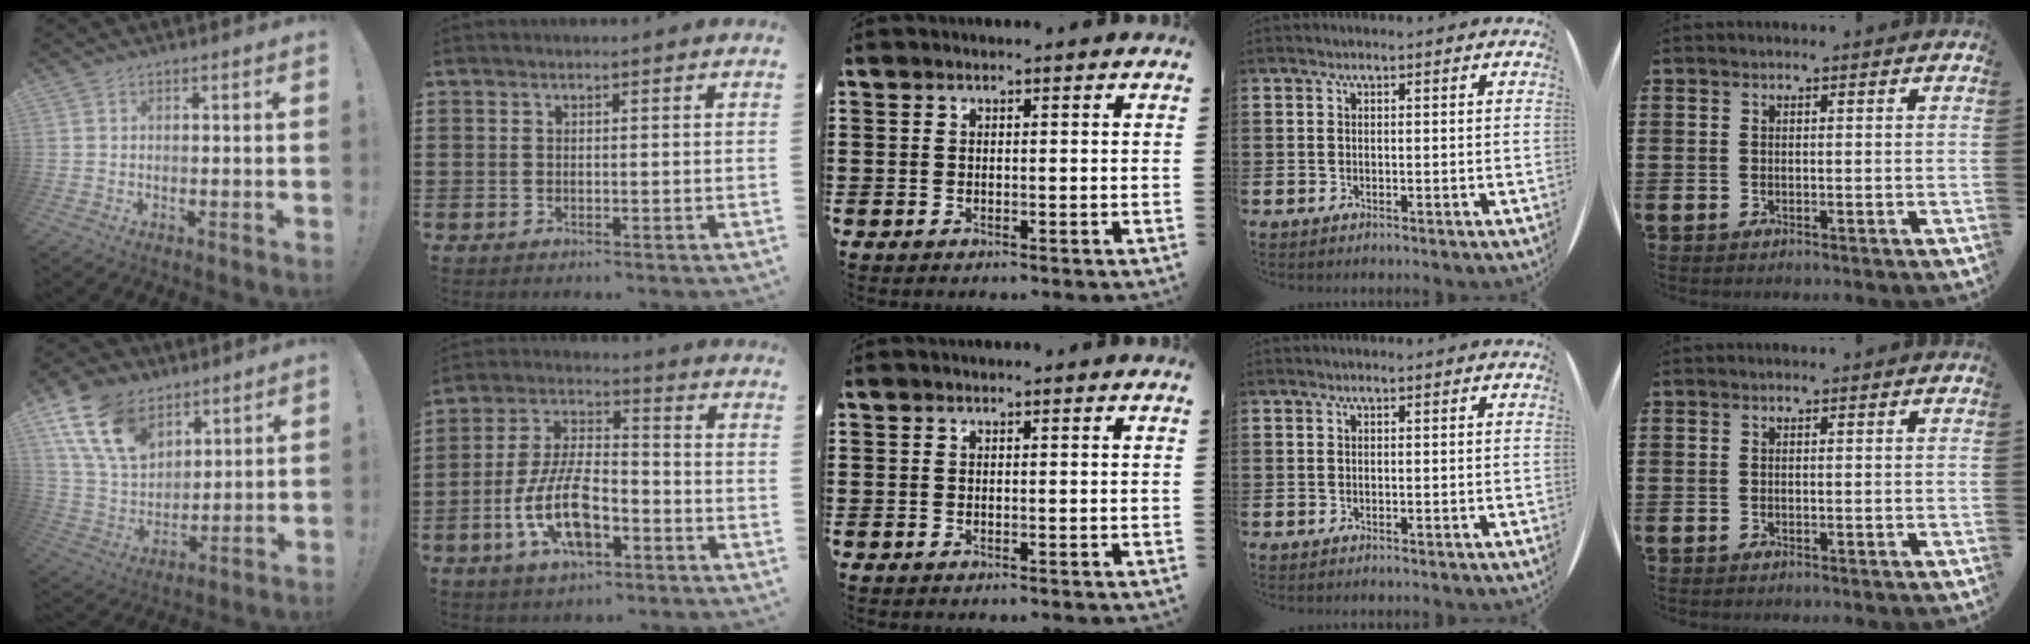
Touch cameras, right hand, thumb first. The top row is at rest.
{"thumb": {"total": 16.8, "force": [9.3, 10.8, 9.0], "torque": [-0.183, -0.037, 0.181]}, "index": {"total": 11.5, "force": [-4.5, 5.0, 9.3], "torque": [-0.212, -0.001, -0.087]}}